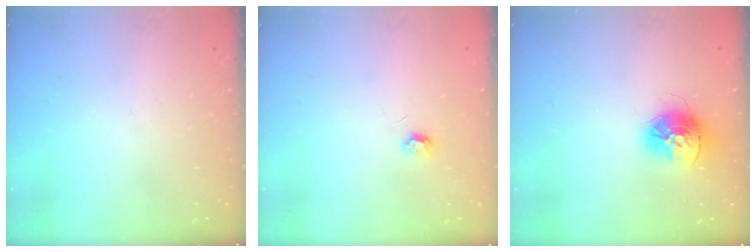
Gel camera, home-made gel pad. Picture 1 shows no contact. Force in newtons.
{"total": 3.0, "press": 3.0, "slide": 0.4}
{"total": 13.6, "press": 13.6, "slide": 1.3}